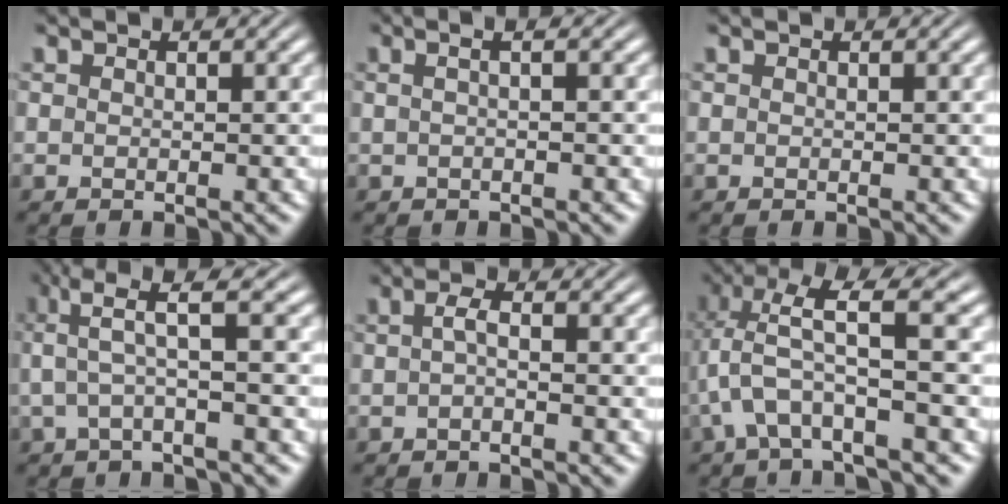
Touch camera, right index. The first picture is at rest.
{"total": 2.0, "force": [0.2, 0.2, 1.9], "torque": [-0.019, 0.014, -0.004]}
{"total": 0.0}
{"total": 5.8, "force": [2.8, 2.2, 4.7], "torque": [-0.088, 0.022, 0.031]}
{"total": 1.3, "force": [-0.4, 0.1, 1.3], "torque": [-0.024, -0.003, -0.005]}
{"total": 6.6, "force": [1.3, 3.1, 5.7], "torque": [-0.123, -0.005, 0.026]}